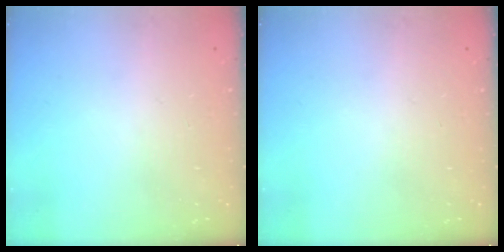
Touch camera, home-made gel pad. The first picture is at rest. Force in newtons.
{"total": 0.0}